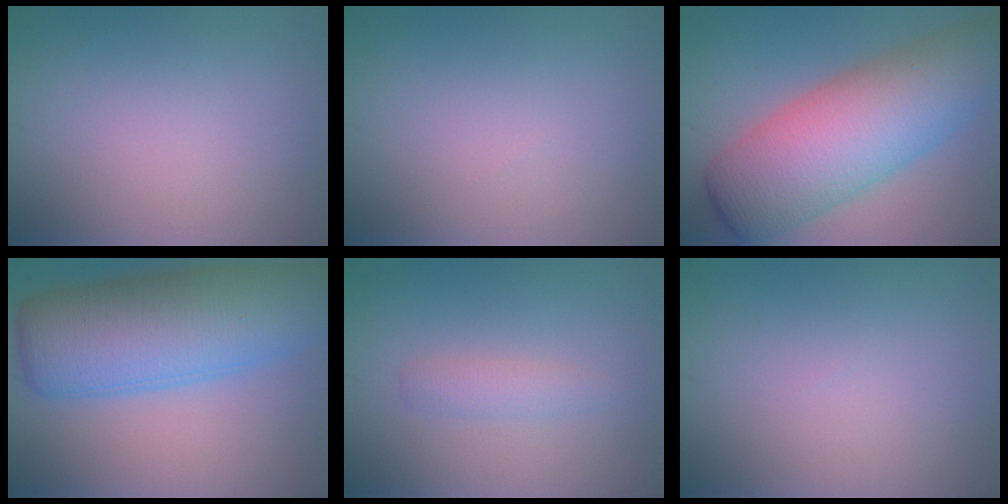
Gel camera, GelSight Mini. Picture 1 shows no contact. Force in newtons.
{"total": 0.0}
{"total": 11.1, "press": 11.1, "slide": 0.5}
{"total": 10.5, "press": 10.5, "slide": 0.2}
{"total": 1.5, "press": 1.5, "slide": 0.0}
{"total": 0.0}